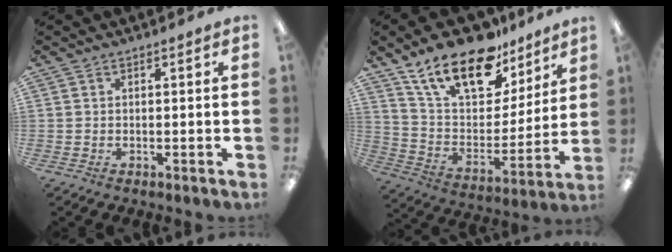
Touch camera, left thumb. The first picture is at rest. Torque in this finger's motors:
{"motor_torque": [0.37, 0.37, 1.43, -1.34, 0.43]}